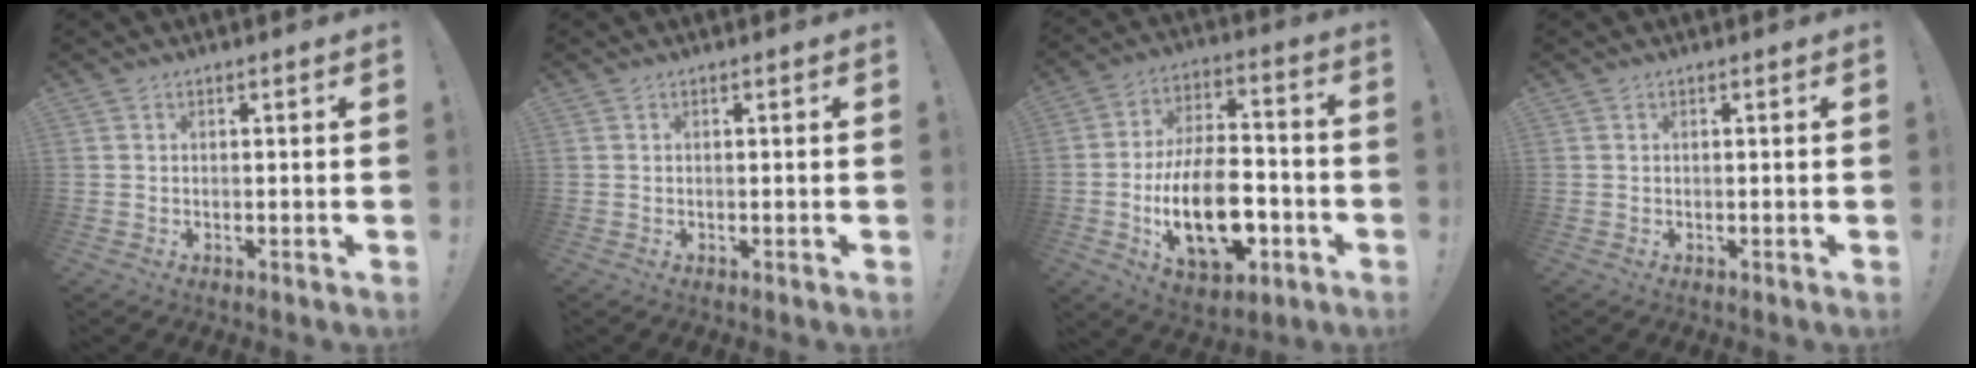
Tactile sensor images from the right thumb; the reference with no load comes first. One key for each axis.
{"total": 0.0}
{"total": 21.6, "fx": -6.7, "fy": 11.8, "fz": 16.8, "tx": -0.293, "ty": 0.038, "tz": -0.104}
{"total": 0.0}